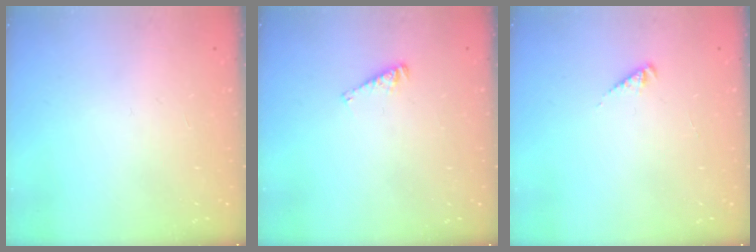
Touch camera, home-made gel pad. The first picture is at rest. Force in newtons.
{"total": 3.0, "press": 3.0, "slide": 0.3}
{"total": 1.9, "press": 1.9, "slide": 0.3}